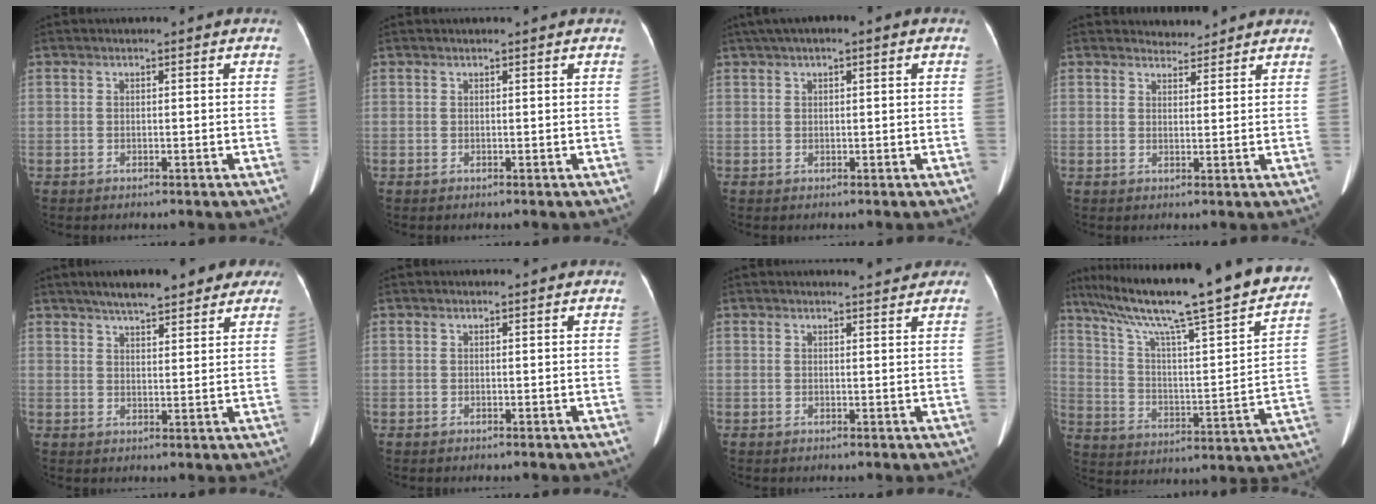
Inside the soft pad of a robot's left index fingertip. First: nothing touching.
{"total": 0.7, "force": [0.6, -0.1, 0.2], "torque": [-0.008, 0.009, 0.009]}
{"total": 4.1, "force": [2.1, 0.9, 3.4], "torque": [-0.064, 0.028, 0.034]}
{"total": 2.9, "force": [2.8, 0.8, -0.3], "torque": [-0.002, 0.006, 0.040]}
{"total": 12.1, "force": [9.6, 3.9, 6.3], "torque": [-0.076, 0.027, 0.127]}
{"total": 0.0}
{"total": 3.2, "force": [3.1, 0.2, 0.9], "torque": [-0.016, -0.001, 0.033]}
{"total": 30.1, "force": [24.3, 2.2, 17.7], "torque": [-0.290, -0.035, 0.335]}